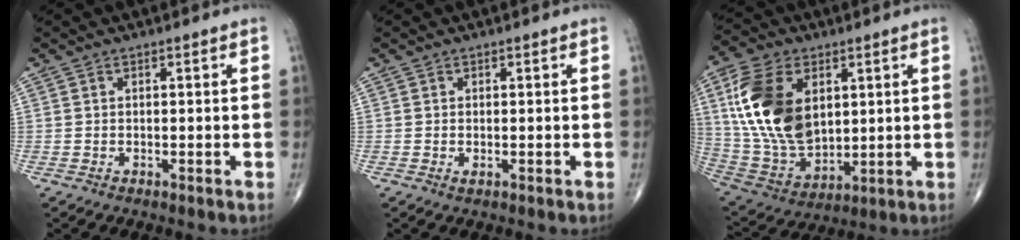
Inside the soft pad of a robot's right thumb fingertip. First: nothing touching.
{"total": 0.6, "force": [-0.1, 0.3, 0.5], "torque": [-0.009, -0.003, -0.002]}
{"total": 20.2, "force": [5.1, 12.5, 15.0], "torque": [-0.285, -0.021, 0.107]}